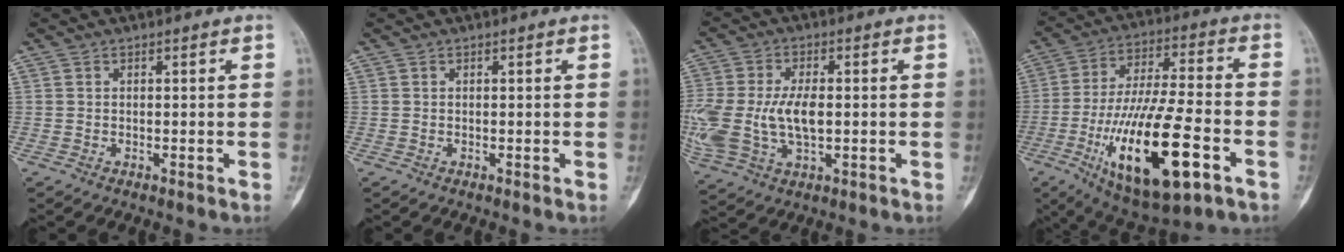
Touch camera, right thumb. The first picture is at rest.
{"total": 0.0}
{"total": 16.1, "force": [-0.8, 9.0, 13.3], "torque": [-0.317, 0.000, -0.005]}
{"total": 23.5, "force": [-8.4, 7.8, 20.5], "torque": [-0.396, 0.015, -0.132]}